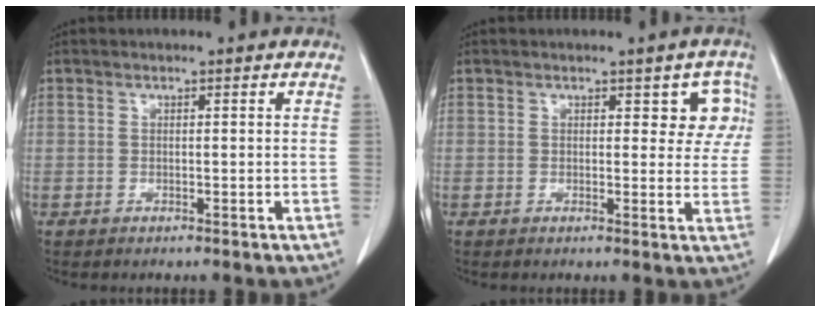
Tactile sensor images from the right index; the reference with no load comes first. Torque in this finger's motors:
{"motor_torque": [0.06, 0.08, 0.02, 0.00]}